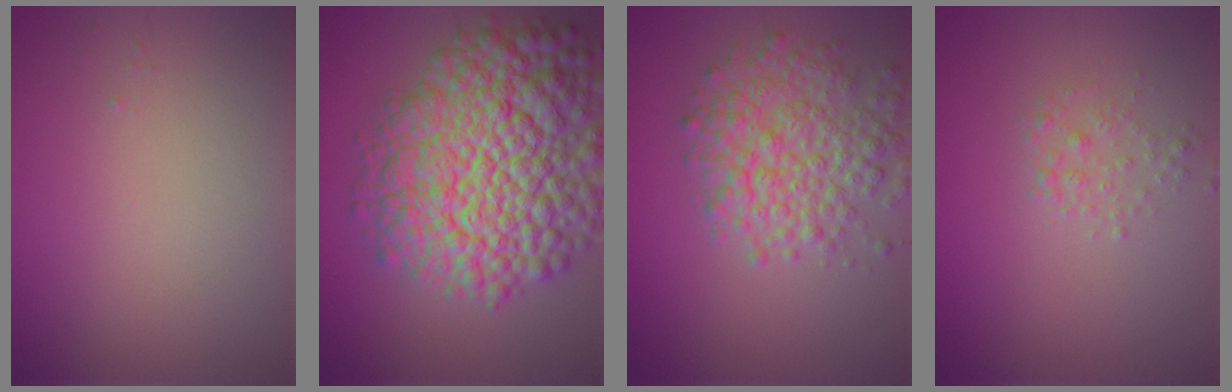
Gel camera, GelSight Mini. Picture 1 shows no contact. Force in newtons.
{"total": 13.5, "press": 13.5, "slide": 0.5}
{"total": 5.9, "press": 5.9, "slide": 0.2}
{"total": 1.3, "press": 1.3, "slide": 0.0}